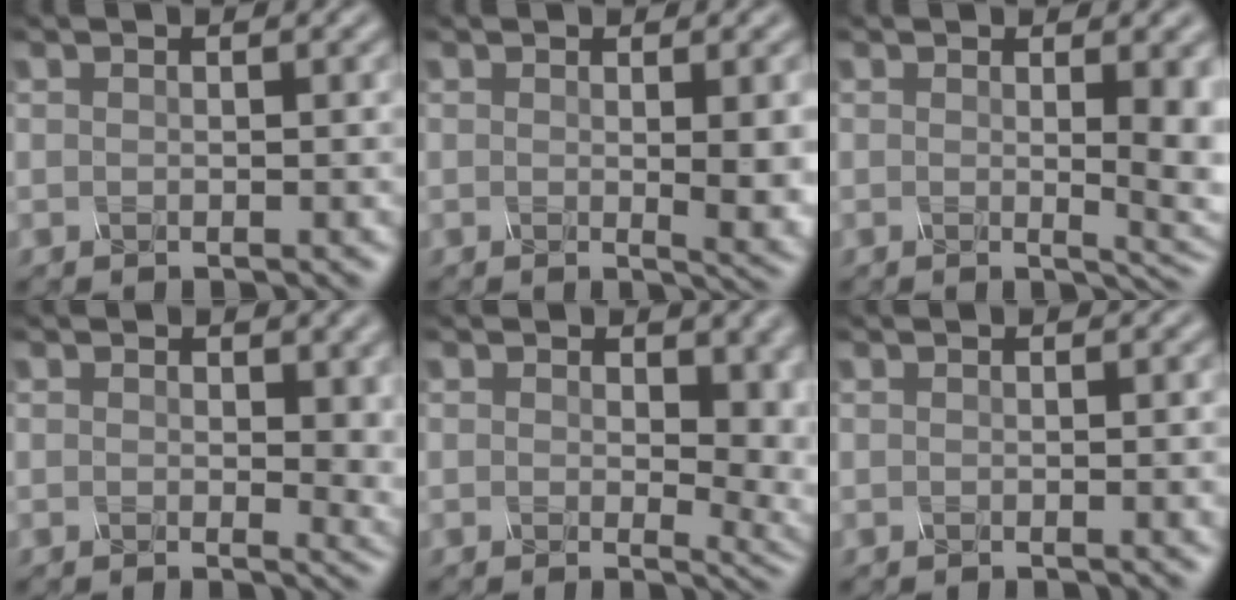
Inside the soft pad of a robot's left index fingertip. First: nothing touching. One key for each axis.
{"total": 4.1, "fx": 0.3, "fy": 1.0, "fz": 4.0, "tx": -0.047, "ty": -0.006, "tz": 0.007}
{"total": 5.3, "fx": 0.4, "fy": 1.7, "fz": 5.0, "tx": -0.046, "ty": -0.005, "tz": 0.010}
{"total": 3.5, "fx": 0.7, "fy": 1.8, "fz": 2.8, "tx": -0.027, "ty": -0.005, "tz": 0.009}
{"total": 6.8, "fx": 1.3, "fy": 4.2, "fz": 5.3, "tx": -0.055, "ty": -0.014, "tz": 0.022}
{"total": 1.2, "fx": -0.1, "fy": 0.3, "fz": 1.2, "tx": -0.012, "ty": 0.001, "tz": -0.002}